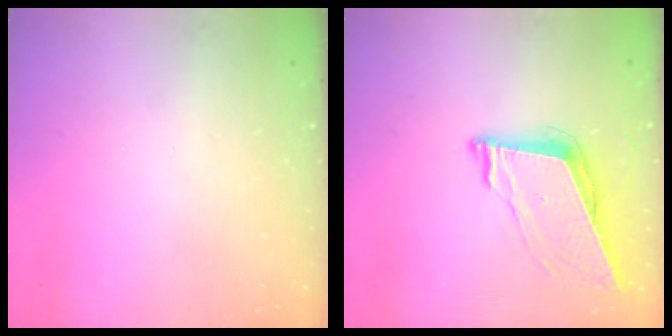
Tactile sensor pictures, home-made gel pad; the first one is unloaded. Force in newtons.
{"total": 9.3, "press": 8.8, "slide": 3.2}